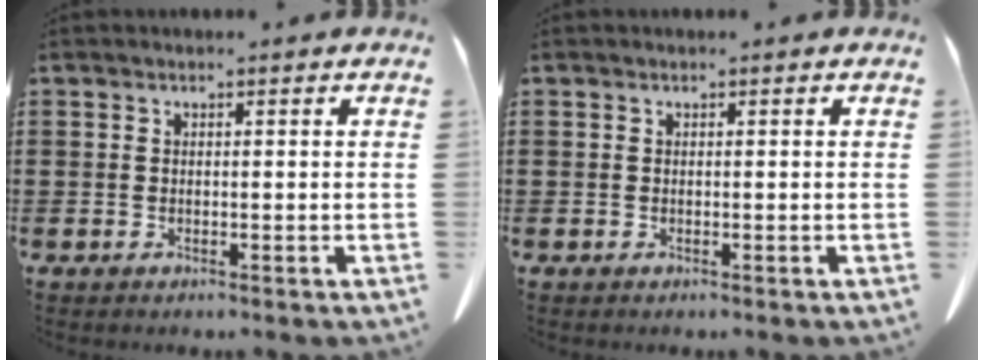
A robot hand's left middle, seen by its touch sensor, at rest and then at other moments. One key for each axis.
{"total": 0.0}